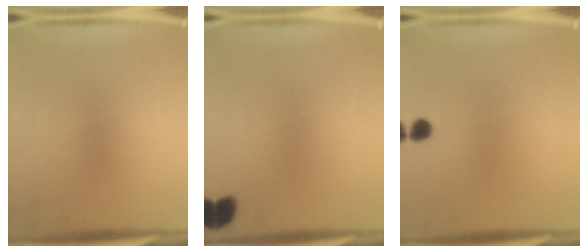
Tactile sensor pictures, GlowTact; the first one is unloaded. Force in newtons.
{"total": 3.8}
{"total": 2.0}